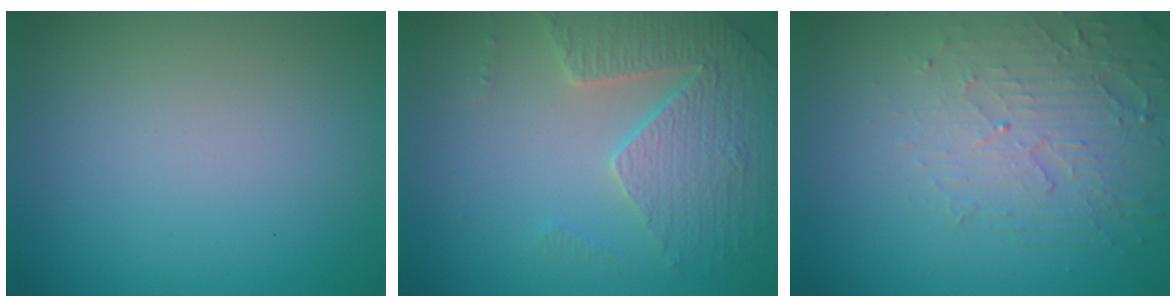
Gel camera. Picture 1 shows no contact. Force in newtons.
{"total": 3.9, "press": 3.8, "slide": 0.8}
{"total": 5.0, "press": 3.3, "slide": 3.8}